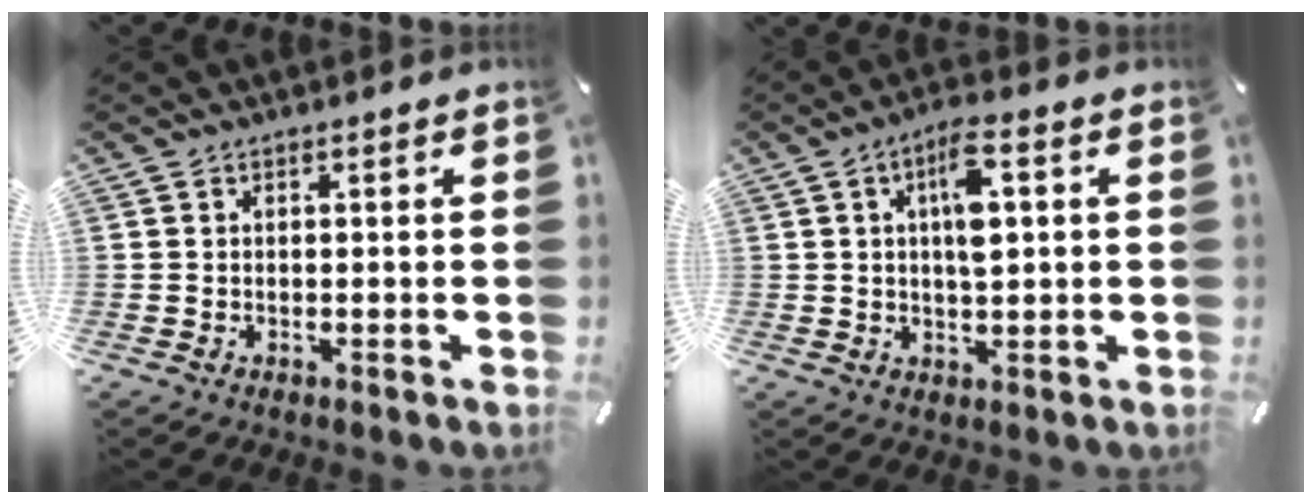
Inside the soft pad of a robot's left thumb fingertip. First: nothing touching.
{"total": 7.8, "force": [1.9, 2.8, 7.0], "torque": [-0.123, 0.002, 0.029]}